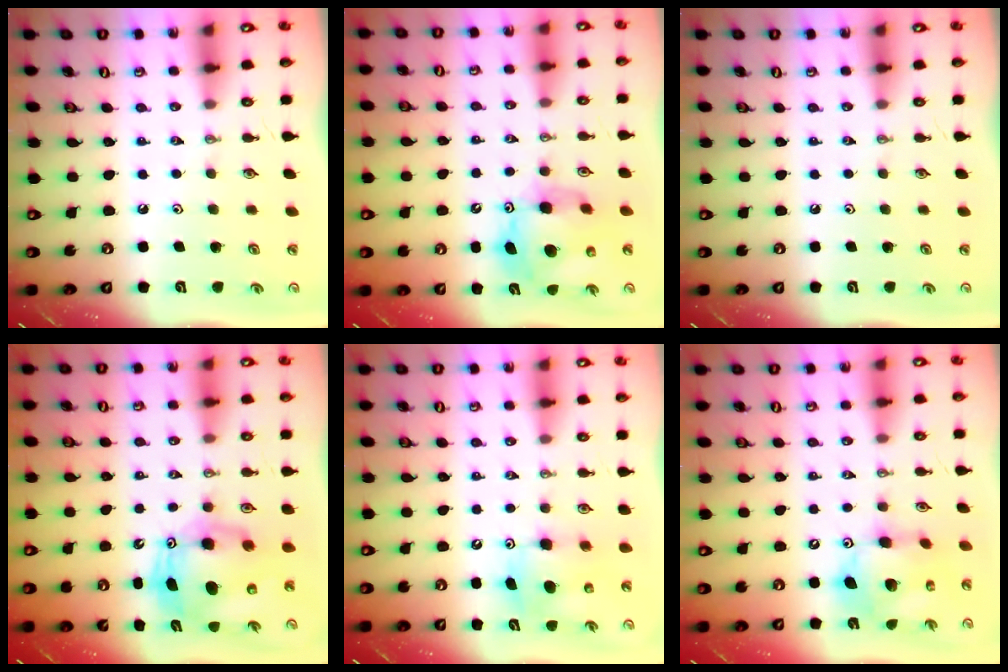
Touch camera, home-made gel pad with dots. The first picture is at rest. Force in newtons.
{"total": 13.2, "press": 13.2, "slide": 1.2}
{"total": 0.0}
{"total": 11.1, "press": 10.9, "slide": 2.0}
{"total": 9.6, "press": 9.6, "slide": 0.4}
{"total": 13.1, "press": 13.0, "slide": 1.2}